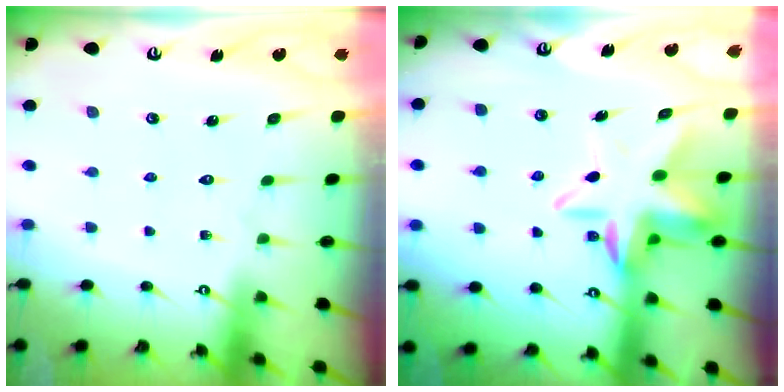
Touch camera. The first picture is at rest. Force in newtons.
{"total": 11.3, "press": 11.0, "slide": 2.9}